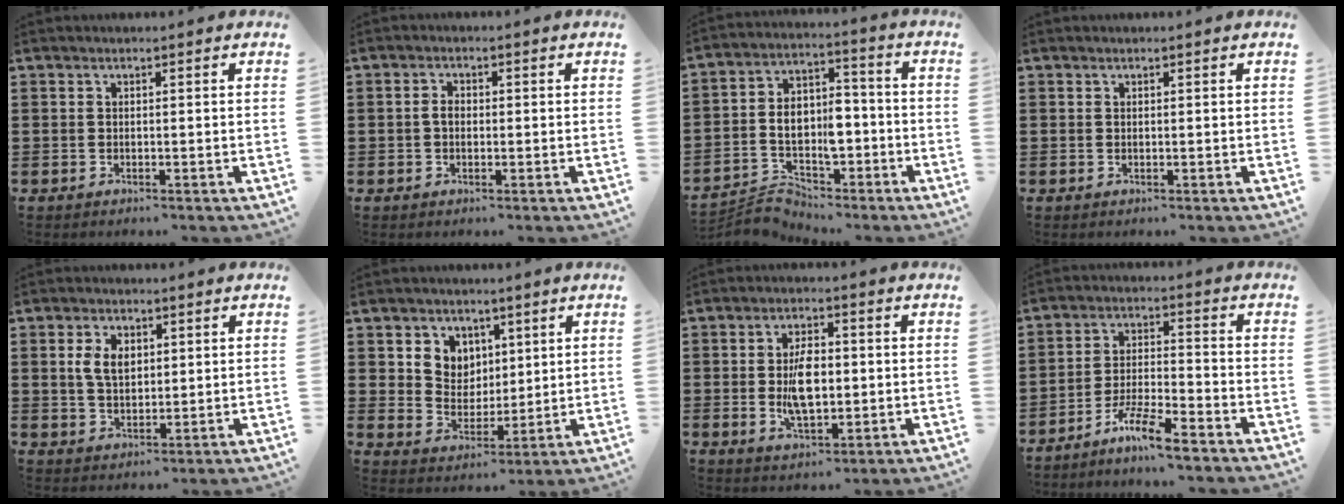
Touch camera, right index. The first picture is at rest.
{"total": 1.9, "force": [-0.2, 1.2, 1.5], "torque": [-0.037, 0.001, -0.008]}
{"total": 8.2, "force": [-3.1, 5.9, 4.7], "torque": [-0.102, 0.026, -0.057]}
{"total": 0.0}
{"total": 4.9, "force": [1.2, 3.1, 3.6], "torque": [-0.086, 0.010, 0.017]}
{"total": 5.4, "force": [2.6, 4.8, 0.4], "torque": [-0.031, 0.002, 0.045]}
{"total": 6.8, "force": [-0.2, 3.5, 5.9], "torque": [-0.114, 0.001, -0.007]}
{"total": 6.7, "force": [-5.5, 0.3, 3.7], "torque": [-0.080, -0.002, -0.107]}